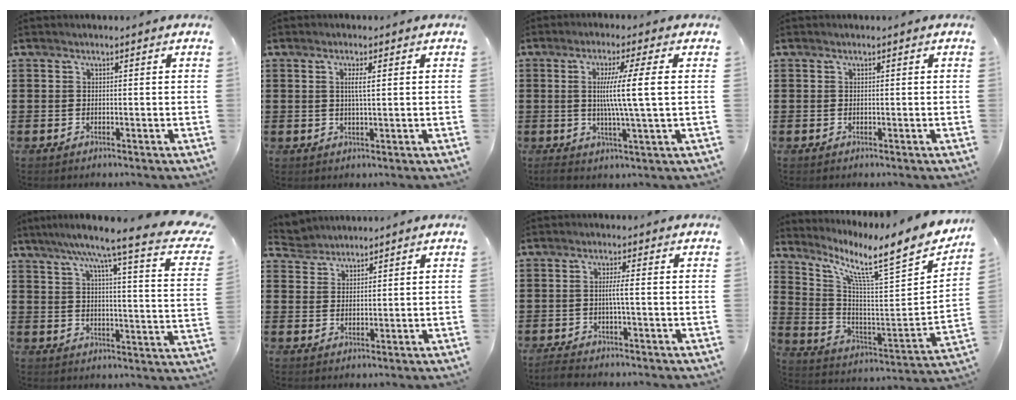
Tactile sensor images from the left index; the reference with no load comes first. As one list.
[{"total": 2.4, "force": [0.5, 0.2, 2.3], "torque": [-0.047, -0.001, 0.006]}, {"total": 8.9, "force": [0.8, -0.6, 8.8], "torque": [-0.163, -0.004, 0.006]}, {"total": 0.0}, {"total": 7.7, "force": [6.1, -0.4, 4.7], "torque": [-0.110, -0.039, 0.092]}, {"total": 2.8, "force": [2.5, 1.2, -0.3], "torque": [-0.007, 0.000, 0.049]}, {"total": 2.8, "force": [-1.1, -0.3, 2.5], "torque": [-0.045, -0.001, -0.024]}, {"total": 9.4, "force": [7.3, 1.0, 6.0], "torque": [-0.119, -0.077, 0.103]}]